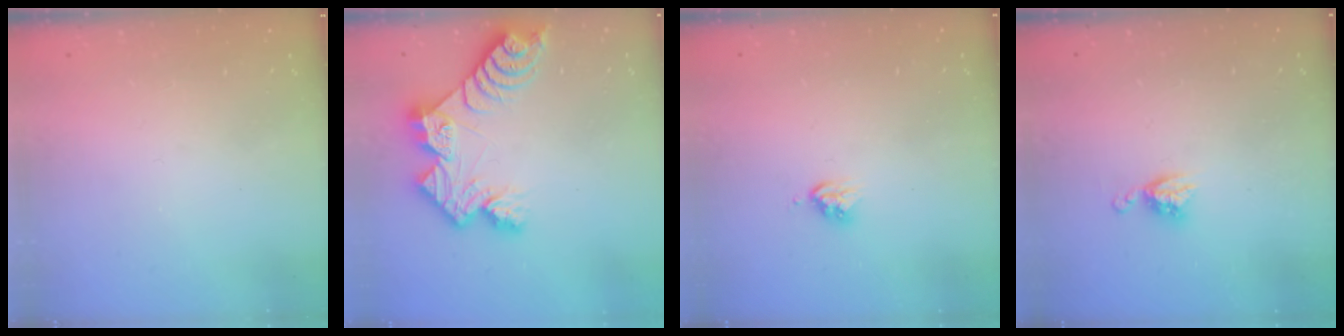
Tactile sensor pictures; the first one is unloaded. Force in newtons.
{"total": 12.3, "press": 12.3, "slide": 1.3}
{"total": 3.6, "press": 3.6, "slide": 0.5}
{"total": 6.1, "press": 6.1, "slide": 0.5}